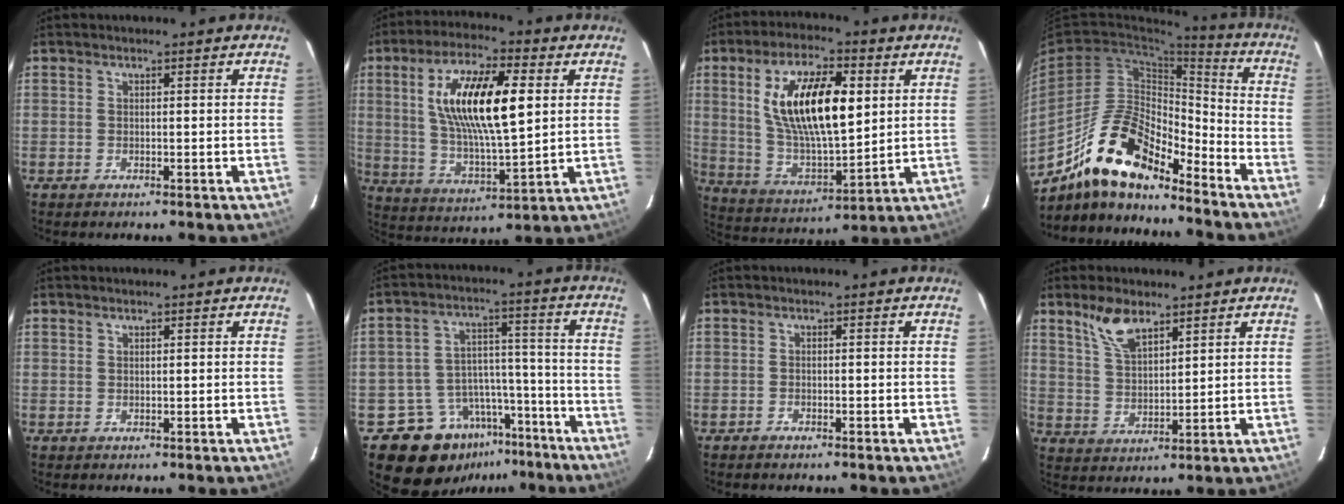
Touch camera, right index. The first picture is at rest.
{"total": 17.7, "force": [4.2, 5.8, 16.2], "torque": [-0.297, 0.010, 0.081]}
{"total": 18.7, "force": [4.9, 7.5, 16.5], "torque": [-0.302, 0.008, 0.101]}
{"total": 17.7, "force": [-13.2, 5.9, 10.3], "torque": [-0.192, 0.004, -0.248]}
{"total": 0.6, "force": [0.4, 0.4, 0.0], "torque": [0.001, 0.002, 0.007]}
{"total": 14.0, "force": [-10.2, 9.1, 2.7], "torque": [-0.053, 0.061, -0.136]}
{"total": 0.7, "force": [-0.6, 0.2, 0.1], "torque": [-0.004, 0.002, -0.014]}
{"total": 7.5, "force": [5.2, 3.1, 4.4], "torque": [-0.082, 0.009, 0.107]}